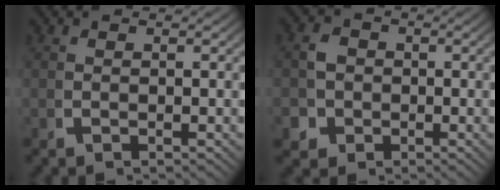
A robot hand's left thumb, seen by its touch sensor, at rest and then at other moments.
{"total": 4.4, "force": [-1.3, 4.1, 1.2], "torque": [-0.033, -0.021, -0.019]}